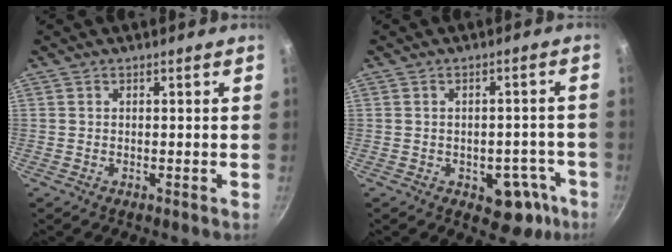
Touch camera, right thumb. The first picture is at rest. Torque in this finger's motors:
{"motor_torque": [2.64, 2.37, 0.74, -0.84, -0.06]}